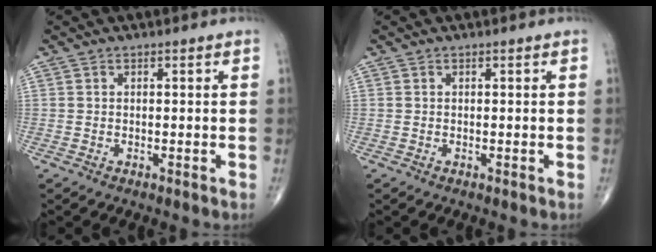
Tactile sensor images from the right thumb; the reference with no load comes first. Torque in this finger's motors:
{"motor_torque": [-0.03, 0.12, 0.00, 0.00, 0.00]}